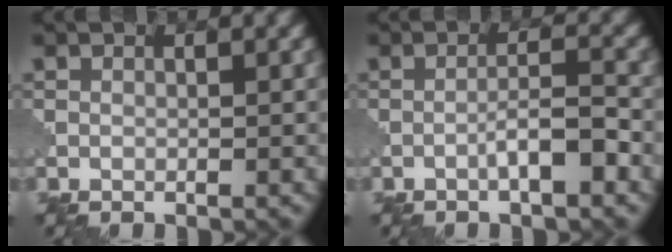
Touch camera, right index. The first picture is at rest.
{"total": 3.0, "force": [-1.4, 0.4, 2.7], "torque": [-0.044, 0.012, -0.027]}